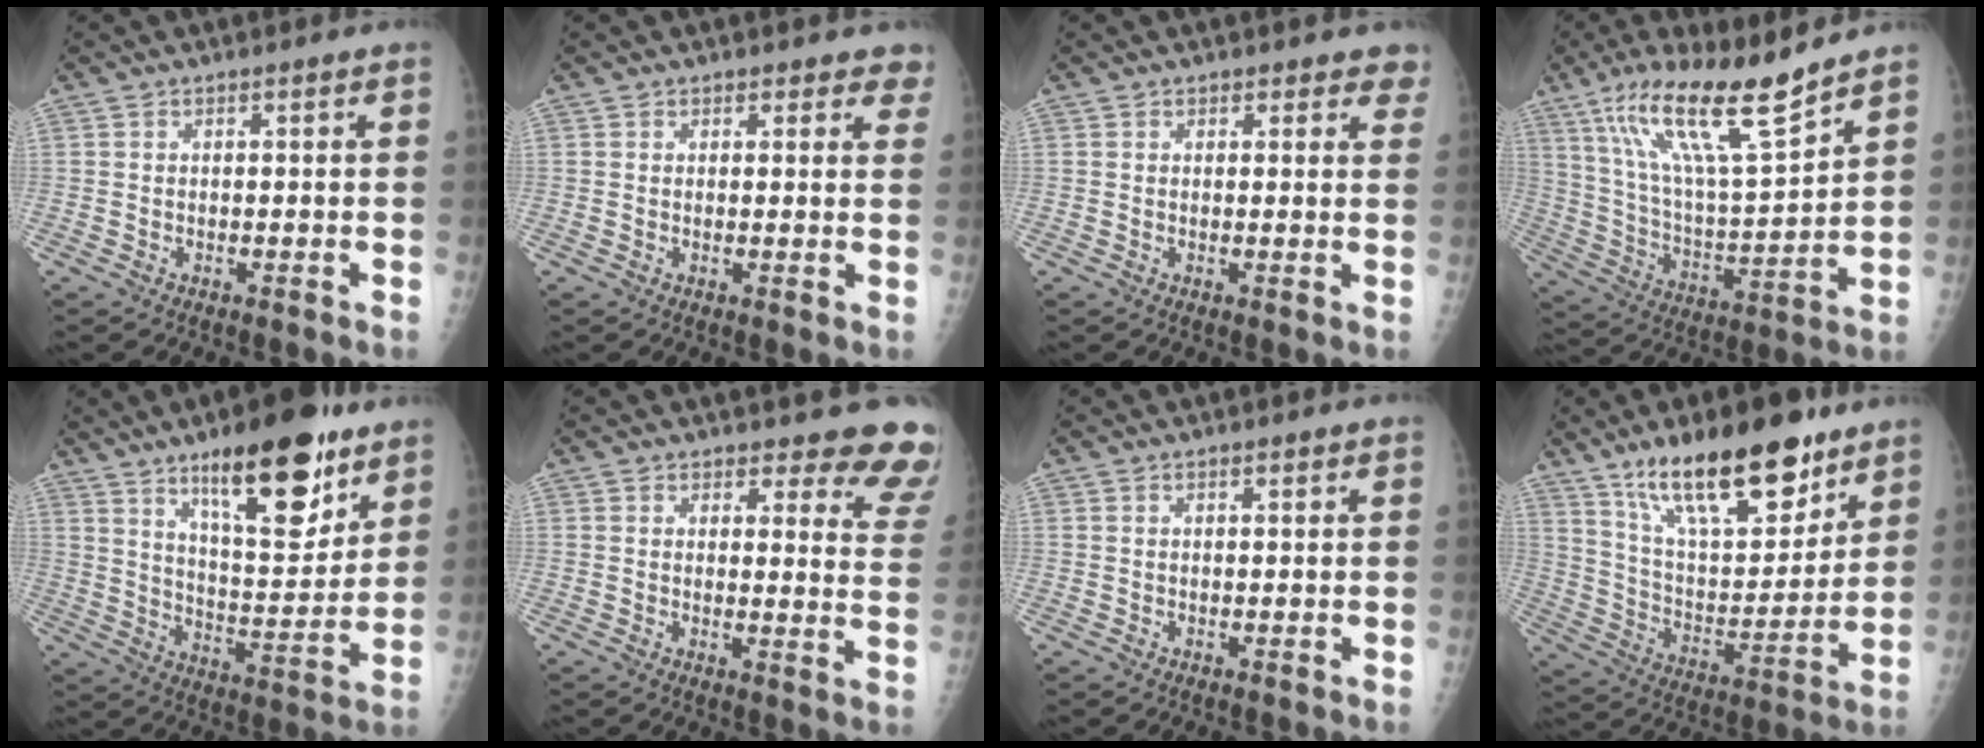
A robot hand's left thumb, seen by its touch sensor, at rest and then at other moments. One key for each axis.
{"total": 3.9, "fx": 3.3, "fy": 2.0, "fz": 0.4, "tx": 0.038, "ty": -0.014, "tz": 0.020}
{"total": 3.8, "fx": 3.2, "fy": 2.0, "fz": 0.5, "tx": 0.038, "ty": -0.014, "tz": 0.019}
{"total": 18.2, "fx": 12.6, "fy": 2.8, "fz": 12.9, "tx": -0.218, "ty": -0.063, "tz": 0.235}
{"total": 19.7, "fx": 12.2, "fy": 6.5, "fz": 14.0, "tx": -0.171, "ty": -0.072, "tz": 0.198}
{"total": 11.7, "fx": 11.0, "fy": 3.4, "fz": 2.2, "tx": 0.027, "ty": -0.096, "tz": 0.091}
{"total": 0.8, "fx": 0.5, "fy": 0.3, "fz": 0.5, "tx": -0.007, "ty": -0.001, "tz": 0.006}
{"total": 23.6, "fx": 15.6, "fy": 8.8, "fz": 15.4, "tx": -0.208, "ty": -0.065, "tz": 0.267}